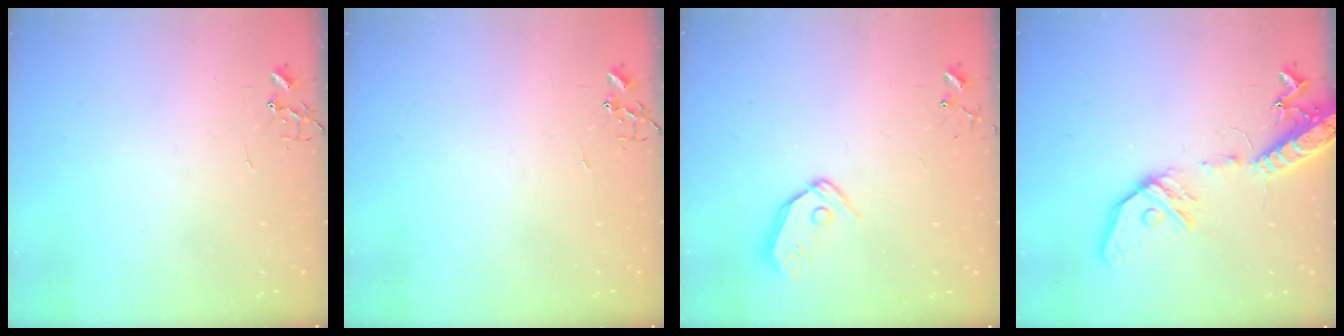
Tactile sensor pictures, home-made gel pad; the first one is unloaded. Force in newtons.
{"total": 0.0}
{"total": 8.3, "press": 8.2, "slide": 0.7}
{"total": 17.0, "press": 16.7, "slide": 3.3}